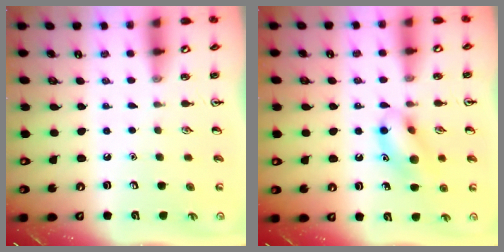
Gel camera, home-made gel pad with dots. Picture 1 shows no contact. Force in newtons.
{"total": 12.4, "press": 12.4, "slide": 0.8}